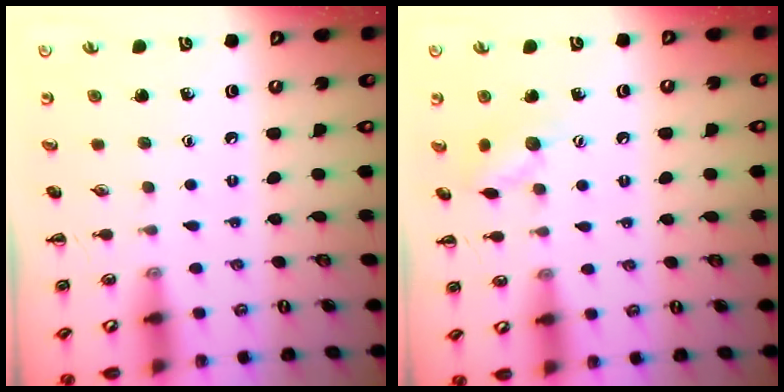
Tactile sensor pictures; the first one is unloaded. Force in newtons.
{"total": 8.3, "press": 8.2, "slide": 0.9}